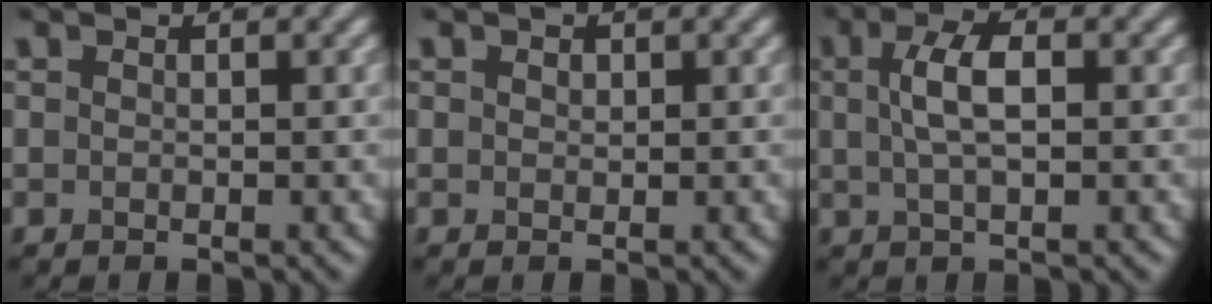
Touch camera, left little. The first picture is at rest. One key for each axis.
{"total": 0.5, "fx": 0.3, "fy": 0.4, "fz": 0.3, "tx": -0.004, "ty": -0.001, "tz": 0.004}
{"total": 3.6, "fx": 0.6, "fy": 1.3, "fz": 3.3, "tx": -0.067, "ty": 0.007, "tz": 0.008}